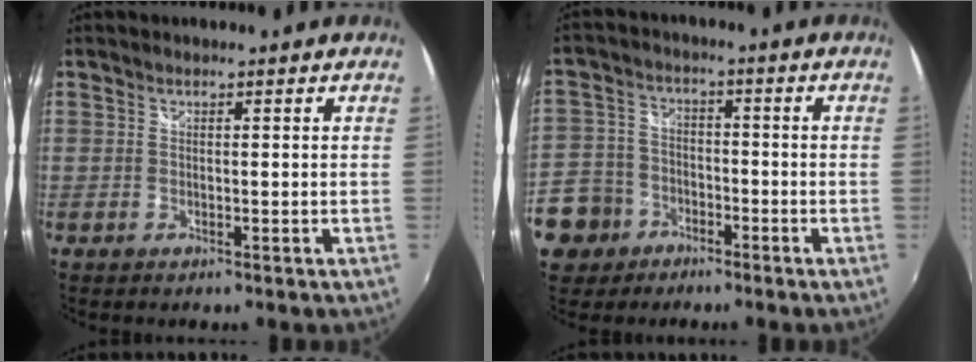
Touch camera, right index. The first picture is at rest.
{"total": 13.9, "force": [-6.9, 11.0, 4.7], "torque": [-0.162, 0.012, -0.122]}